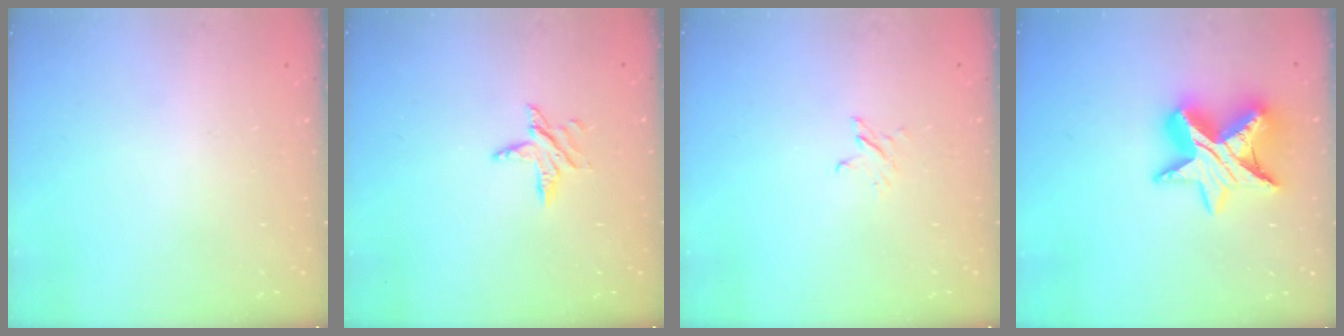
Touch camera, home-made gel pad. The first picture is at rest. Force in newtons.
{"total": 6.2, "press": 6.2, "slide": 0.3}
{"total": 2.4, "press": 2.4, "slide": 0.3}
{"total": 15.0, "press": 15.0, "slide": 1.2}